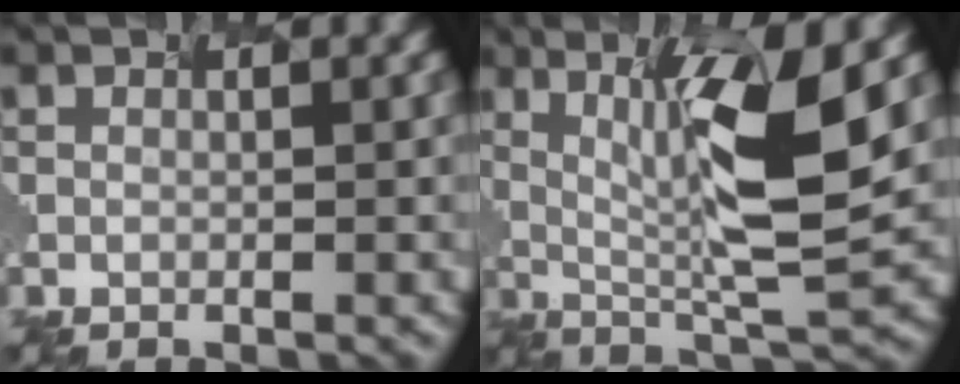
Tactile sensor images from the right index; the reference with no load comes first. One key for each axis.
{"total": 7.5, "fx": 0.9, "fy": 0.8, "fz": 7.4, "tx": -0.154, "ty": -0.013, "tz": 0.052}